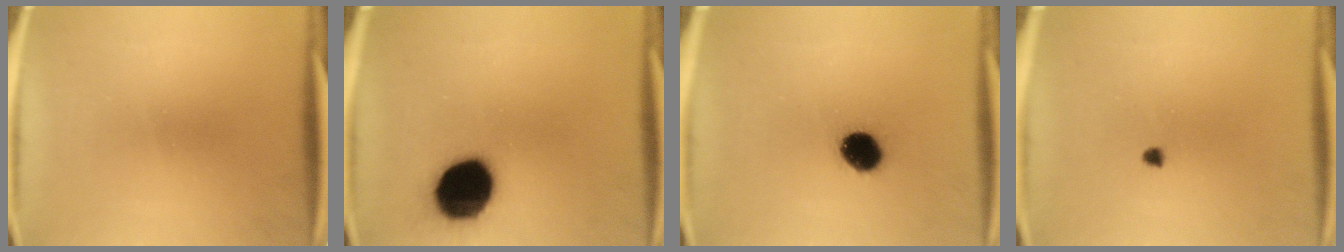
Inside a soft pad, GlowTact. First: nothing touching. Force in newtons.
{"total": 18.7}
{"total": 6.3}
{"total": 1.0}